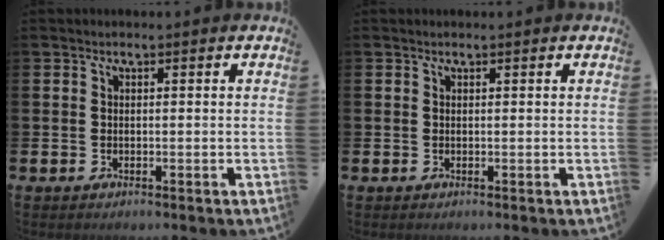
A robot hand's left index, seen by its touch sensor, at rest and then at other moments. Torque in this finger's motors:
{"motor_torque": [0.05, 0.11, -0.33, 0.01]}